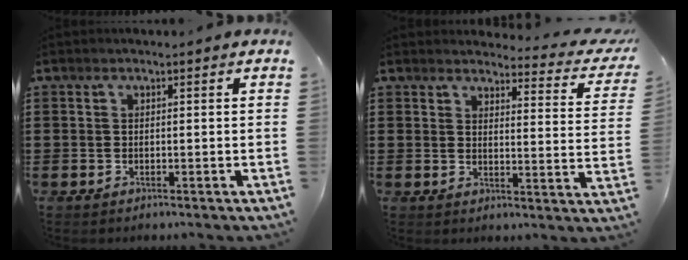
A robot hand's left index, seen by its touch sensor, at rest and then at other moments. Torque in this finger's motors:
{"motor_torque": [1.05, -1.09, 0.08, -0.02]}